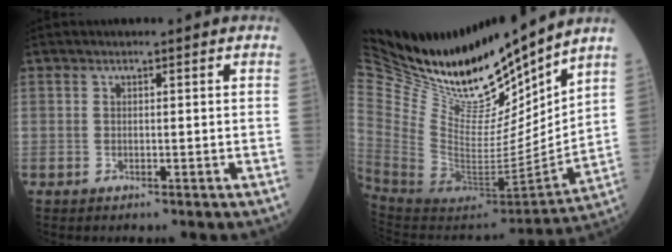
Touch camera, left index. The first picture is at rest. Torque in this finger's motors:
{"motor_torque": [0.91, -1.23, -0.01, -0.02]}